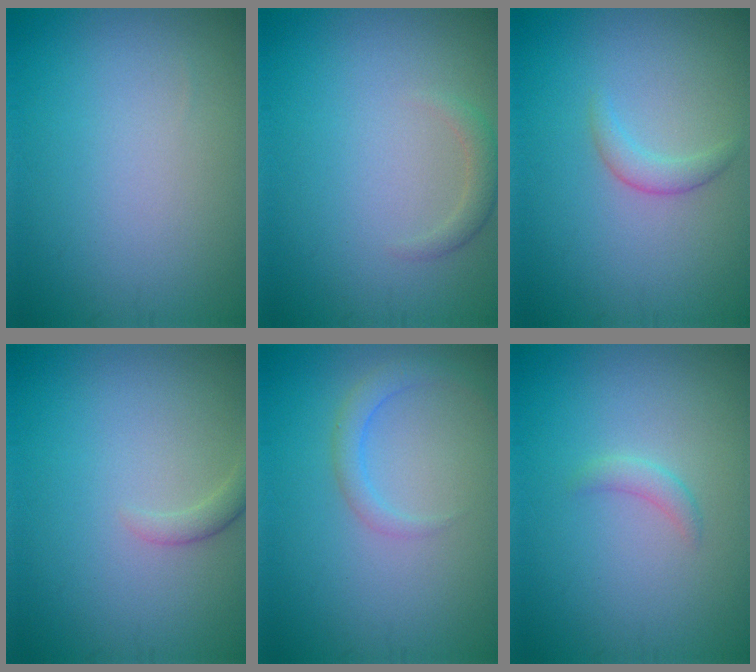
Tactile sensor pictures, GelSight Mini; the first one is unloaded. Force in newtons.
{"total": 1.4, "press": 1.4, "slide": 0.1}
{"total": 1.6, "press": 1.6, "slide": 0.2}
{"total": 1.4, "press": 1.4, "slide": 0.1}
{"total": 1.8, "press": 1.8, "slide": 0.0}
{"total": 1.2, "press": 1.1, "slide": 0.0}